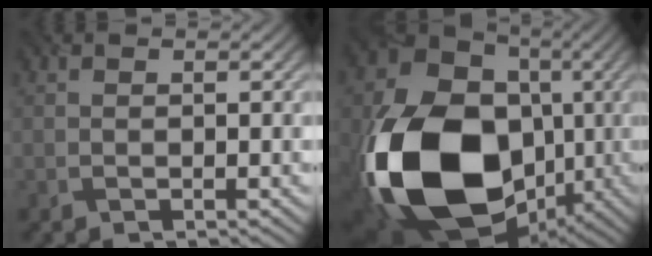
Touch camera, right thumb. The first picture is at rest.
{"total": 22.2, "force": [-5.1, 16.7, 13.7], "torque": [-0.346, -0.055, -0.077]}